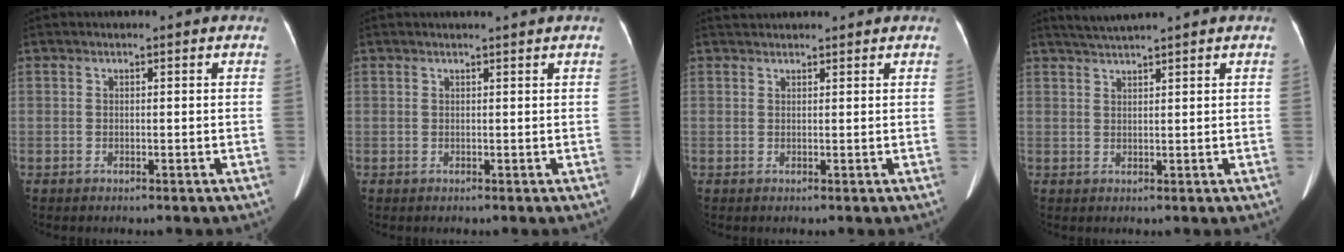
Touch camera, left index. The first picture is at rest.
{"total": 2.2, "force": [2.0, -0.6, 0.8], "torque": [-0.011, 0.006, 0.029]}
{"total": 3.4, "force": [3.3, 0.4, 0.6], "torque": [-0.014, 0.034, 0.052]}
{"total": 3.7, "force": [3.3, -1.0, 1.2], "torque": [-0.022, 0.018, 0.063]}